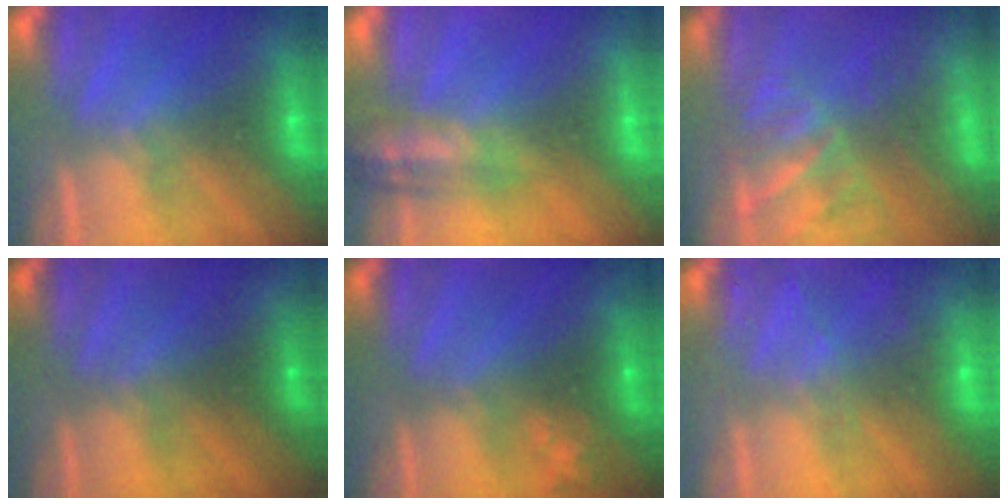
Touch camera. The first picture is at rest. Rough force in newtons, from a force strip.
{"total": 2.6}
{"total": 7.5}
{"total": 2.0}
{"total": 2.3}
{"total": 2.2}